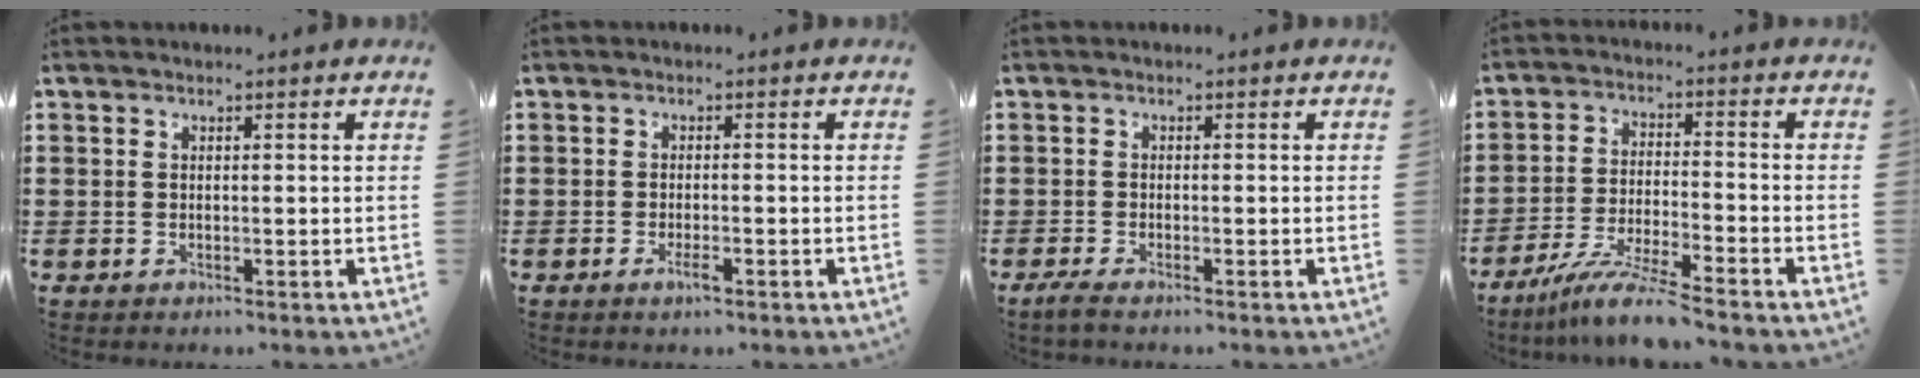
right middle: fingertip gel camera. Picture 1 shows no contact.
{"total": 2.1, "force": [-1.1, 0.4, 1.7], "torque": [-0.045, -0.008, -0.023]}
{"total": 1.3, "force": [-1.0, 0.0, 0.7], "torque": [-0.015, -0.002, -0.019]}
{"total": 7.8, "force": [-6.7, -0.3, 4.0], "torque": [-0.085, -0.013, -0.129]}